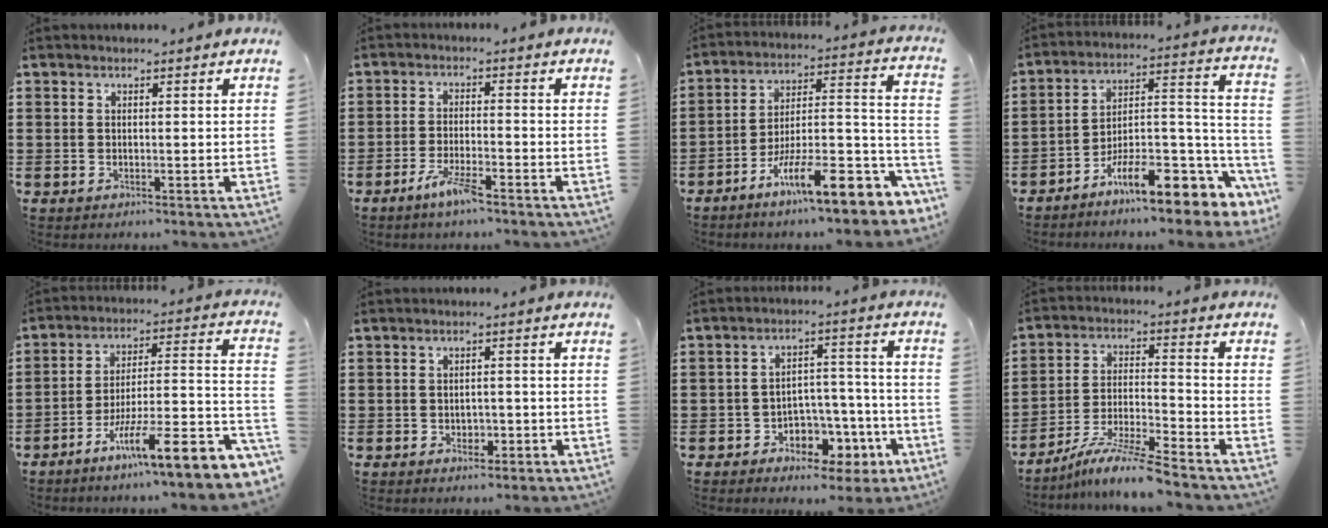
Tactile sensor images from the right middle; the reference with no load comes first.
{"total": 4.5, "force": [-3.1, 0.5, 3.2], "torque": [-0.072, -0.005, -0.059]}
{"total": 12.3, "force": [-8.0, 2.3, 9.0], "torque": [-0.132, 0.003, -0.142]}
{"total": 10.3, "force": [-7.2, 3.5, 6.5], "torque": [-0.095, 0.004, -0.134]}
{"total": 9.9, "force": [-6.3, -0.2, 7.6], "torque": [-0.107, -0.020, -0.127]}
{"total": 1.7, "force": [-1.0, 1.1, 0.8], "torque": [-0.020, 0.003, -0.022]}
{"total": 5.8, "force": [-3.4, 4.0, 2.4], "torque": [-0.038, 0.021, -0.062]}
{"total": 8.3, "force": [-7.3, -0.3, 3.8], "torque": [-0.074, -0.004, -0.141]}